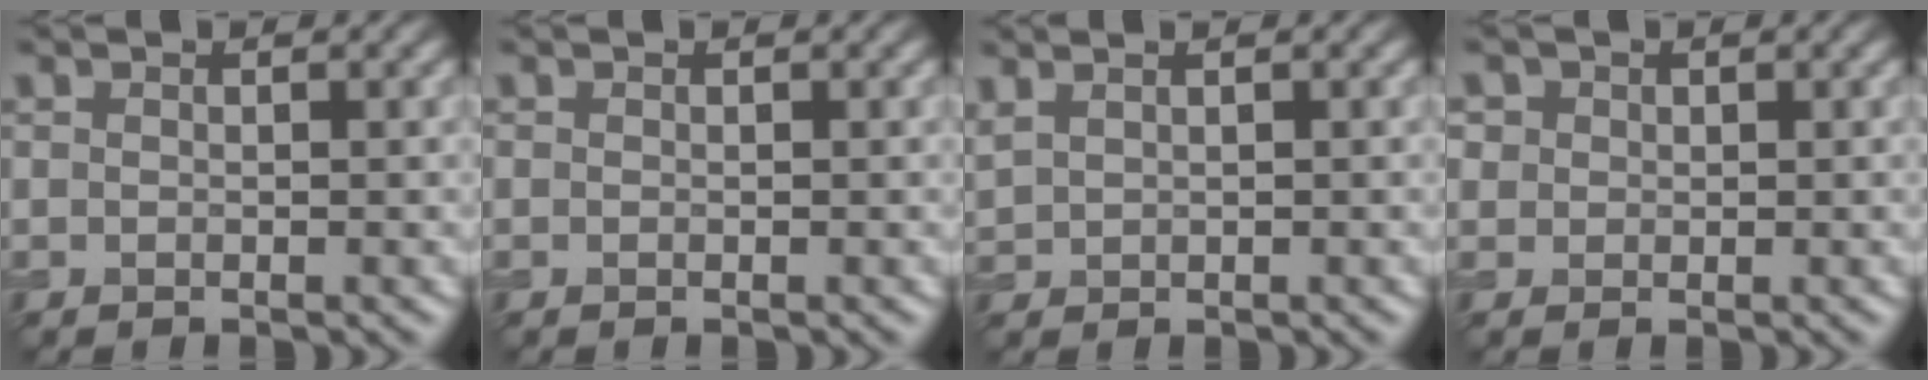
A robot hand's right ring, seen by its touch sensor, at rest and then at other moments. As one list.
[{"total": 0.0}, {"total": 1.4, "force": [1.2, 0.5, 0.6], "torque": [-0.017, 0.004, 0.030]}, {"total": 1.6, "force": [0.7, 1.4, 0.4], "torque": [-0.010, -0.001, 0.012]}]